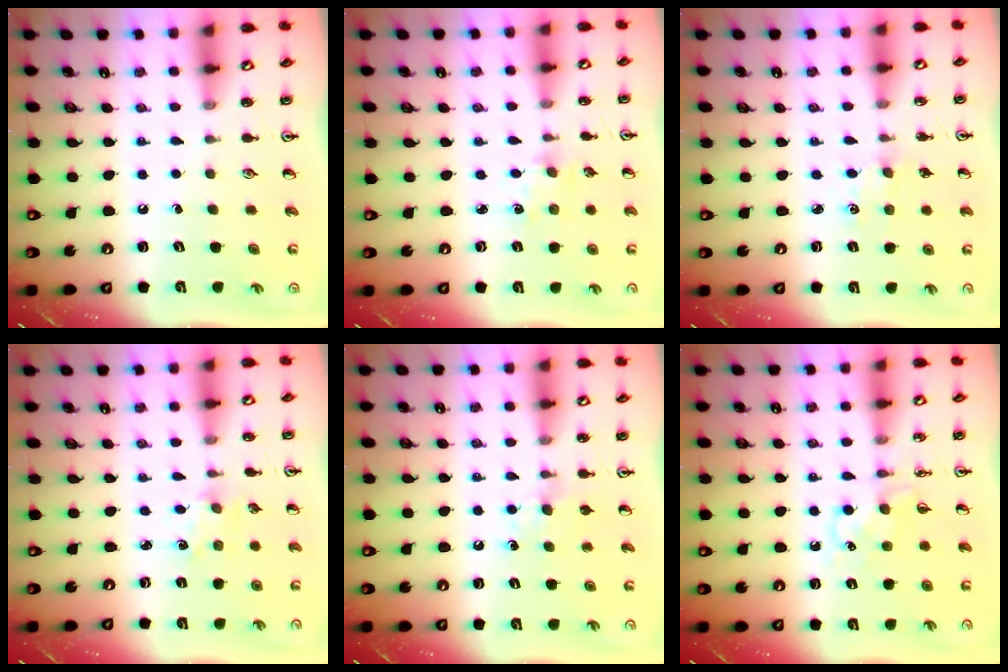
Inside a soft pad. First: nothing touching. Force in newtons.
{"total": 2.5, "press": 2.4, "slide": 0.3}
{"total": 1.2, "press": 1.2, "slide": 0.2}
{"total": 1.2, "press": 1.2, "slide": 0.2}
{"total": 6.1, "press": 6.0, "slide": 0.7}
{"total": 6.8, "press": 6.8, "slide": 0.9}